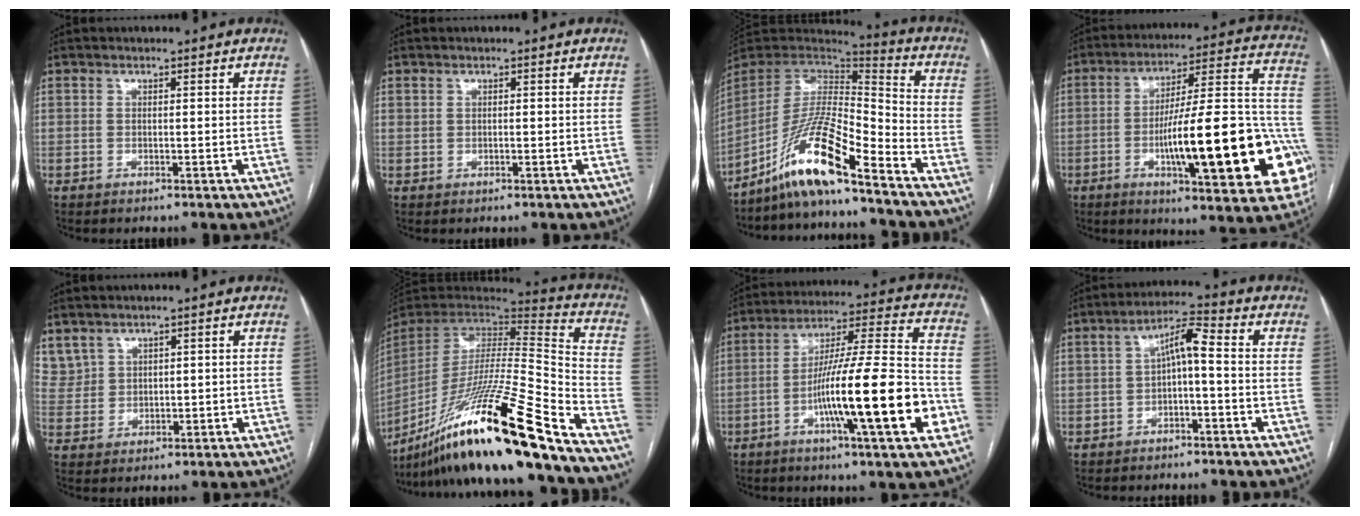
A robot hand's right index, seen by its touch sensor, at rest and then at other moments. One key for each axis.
{"total": 0.6, "fx": 0.3, "fy": 0.4, "fz": 0.2, "tx": -0.004, "ty": 0.003, "tz": 0.007}
{"total": 13.7, "fx": -10.0, "fy": 1.0, "fz": 9.3, "tx": -0.174, "ty": 0.008, "tz": -0.185}
{"total": 26.9, "fx": -7.2, "fy": 4.6, "fz": 25.5, "tx": -0.283, "ty": 0.014, "tz": -0.094}
{"total": 5.1, "fx": 3.7, "fy": 3.5, "fz": 0.9, "tx": -0.025, "ty": 0.013, "tz": 0.089}
{"total": 29.6, "fx": -21.2, "fy": -0.1, "fz": 20.6, "tx": -0.339, "ty": -0.045, "tz": -0.375}
{"total": 18.3, "fx": -5.8, "fy": 0.4, "fz": 17.4, "tx": -0.285, "ty": -0.005, "tz": -0.096}
{"total": 5.4, "fx": -0.3, "fy": 1.2, "fz": 5.2, "tx": -0.090, "ty": 0.026, "tz": -0.007}